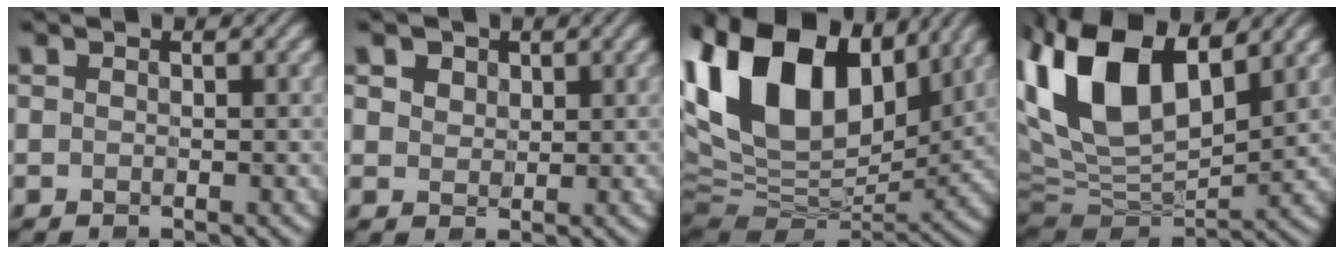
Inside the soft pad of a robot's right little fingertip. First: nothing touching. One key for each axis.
{"total": 2.8, "fx": 1.5, "fy": 2.1, "fz": 1.2, "tx": -0.048, "ty": 0.005, "tz": 0.029}
{"total": 16.4, "fx": 6.7, "fy": 10.0, "fz": 11.2, "tx": -0.240, "ty": 0.041, "tz": 0.114}
{"total": 14.7, "fx": 4.3, "fy": 8.1, "fz": 11.5, "tx": -0.249, "ty": 0.007, "tz": 0.079}